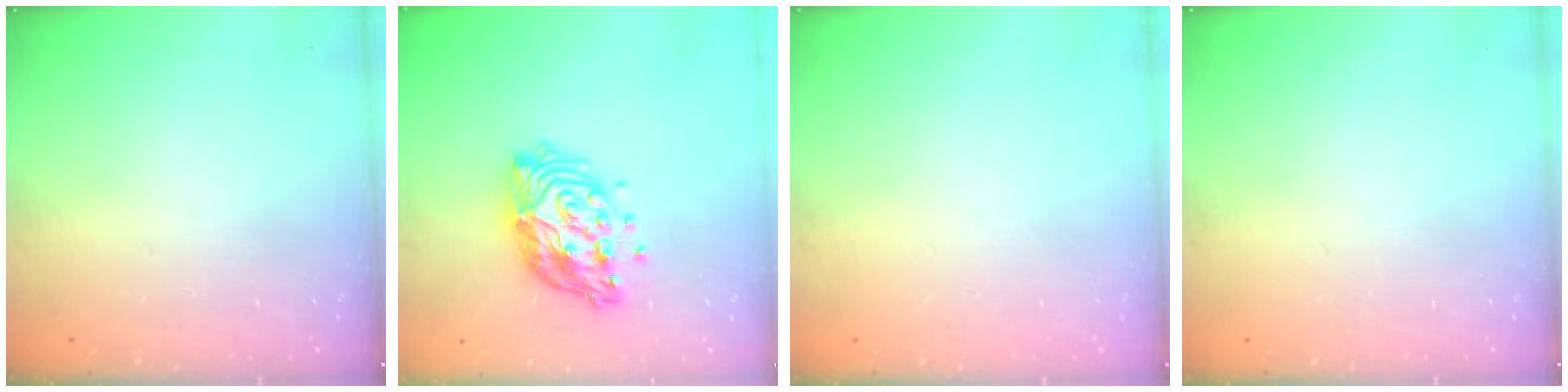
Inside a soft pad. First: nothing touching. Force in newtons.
{"total": 16.8, "press": 16.7, "slide": 1.5}
{"total": 0.0}
{"total": 0.0}